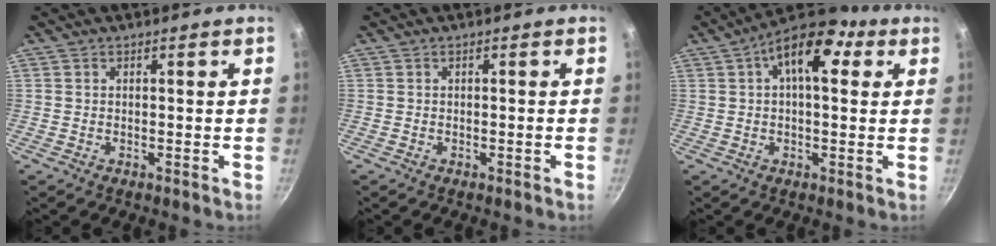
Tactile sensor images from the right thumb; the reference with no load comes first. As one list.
[{"total": 0.6, "force": [-0.5, -0.2, 0.4], "torque": [-0.018, 0.005, -0.008]}, {"total": 12.4, "force": [4.0, 6.4, 9.8], "torque": [-0.122, 0.013, 0.046]}]